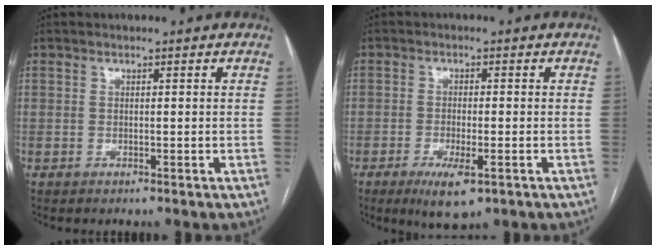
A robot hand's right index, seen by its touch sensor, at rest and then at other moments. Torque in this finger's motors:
{"motor_torque": [0.51, 0.01, 0.21, 0.08]}